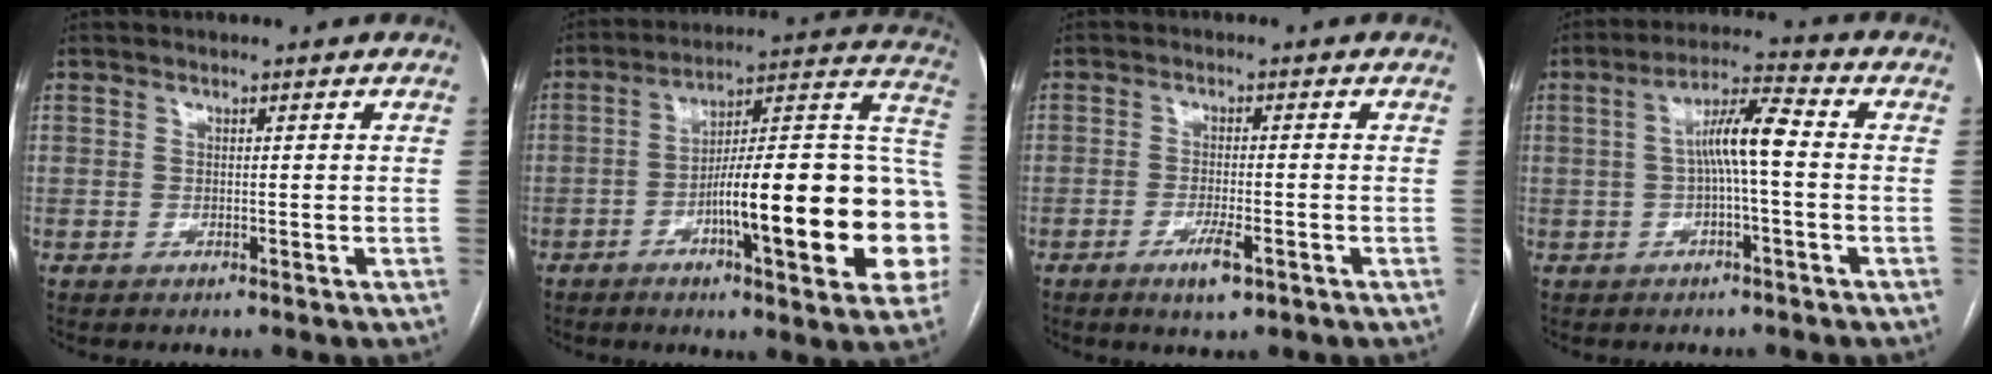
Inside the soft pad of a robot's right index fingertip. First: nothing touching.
{"total": 25.6, "force": [-6.0, 3.6, 24.6], "torque": [-0.281, 0.021, -0.083]}
{"total": 4.2, "force": [-2.3, 0.7, 3.5], "torque": [-0.065, -0.004, -0.038]}
{"total": 7.1, "force": [-0.1, 0.8, 7.0], "torque": [-0.127, 0.023, -0.004]}